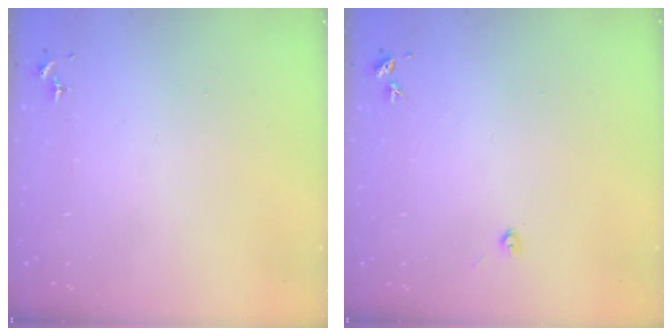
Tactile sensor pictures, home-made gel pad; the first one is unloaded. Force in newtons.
{"total": 2.2, "press": 2.2, "slide": 0.3}